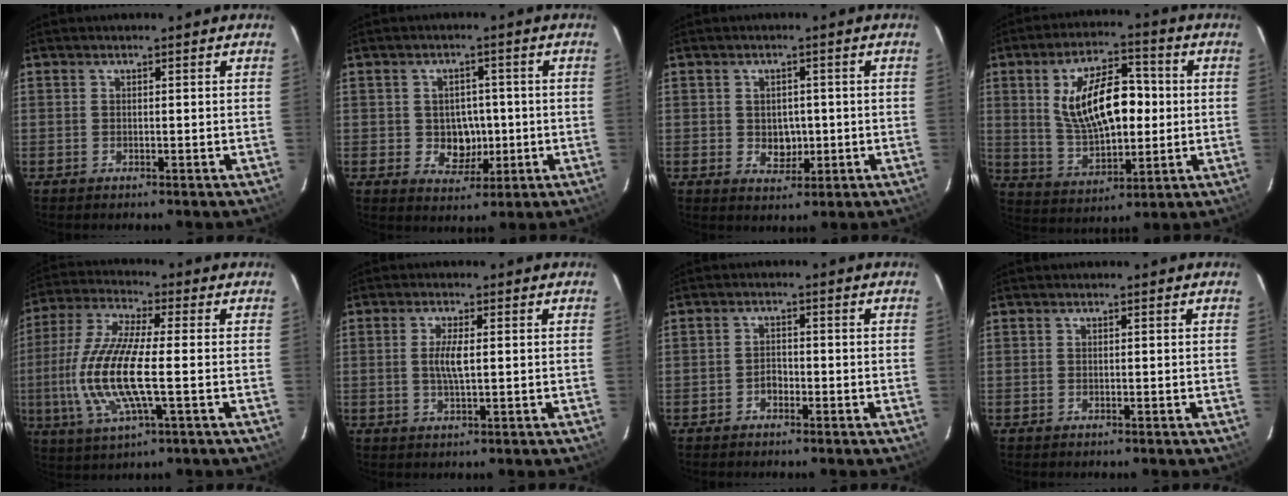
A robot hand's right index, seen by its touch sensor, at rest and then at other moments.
{"total": 5.7, "force": [-0.4, 5.0, 2.6], "torque": [-0.049, 0.007, 0.008]}
{"total": 4.1, "force": [-0.3, 3.4, 2.3], "torque": [-0.036, 0.000, 0.002]}
{"total": 15.5, "force": [1.8, 7.4, 13.5], "torque": [-0.241, 0.013, 0.046]}
{"total": 15.0, "force": [-2.2, 3.3, 14.5], "torque": [-0.303, -0.008, -0.046]}
{"total": 3.8, "force": [0.3, 0.8, 3.7], "torque": [-0.072, -0.002, 0.006]}
{"total": 1.7, "force": [-1.1, 1.2, 0.6], "torque": [-0.012, 0.005, -0.018]}
{"total": 0.0}